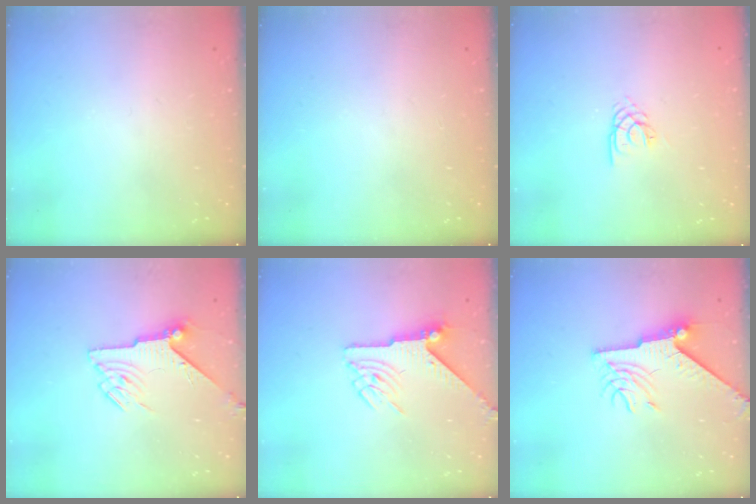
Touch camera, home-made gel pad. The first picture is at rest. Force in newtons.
{"total": 0.0}
{"total": 2.1, "press": 2.1, "slide": 0.2}
{"total": 6.7, "press": 6.6, "slide": 0.9}
{"total": 6.7, "press": 6.7, "slide": 0.2}
{"total": 8.6, "press": 8.5, "slide": 0.7}